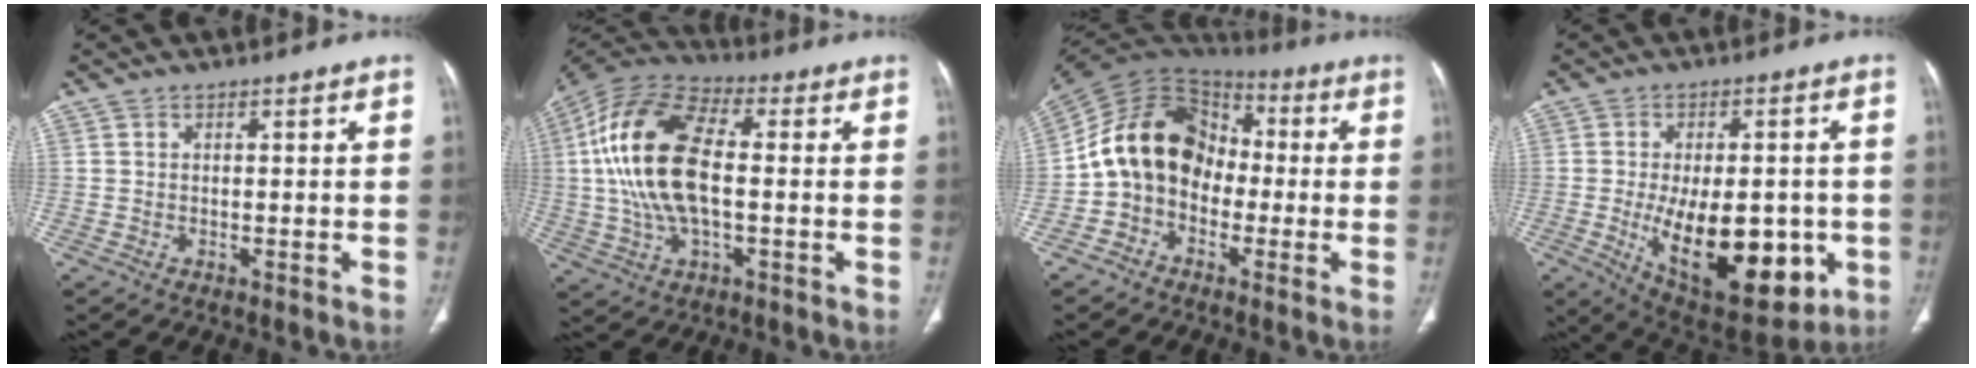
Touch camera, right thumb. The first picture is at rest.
{"total": 19.2, "force": [0.7, 9.4, 16.8], "torque": [-0.343, 0.022, 0.007]}
{"total": 15.3, "force": [-2.0, 12.1, 9.1], "torque": [-0.138, 0.057, -0.051]}
{"total": 21.5, "force": [-4.8, 10.7, 18.0], "torque": [-0.253, -0.011, -0.040]}